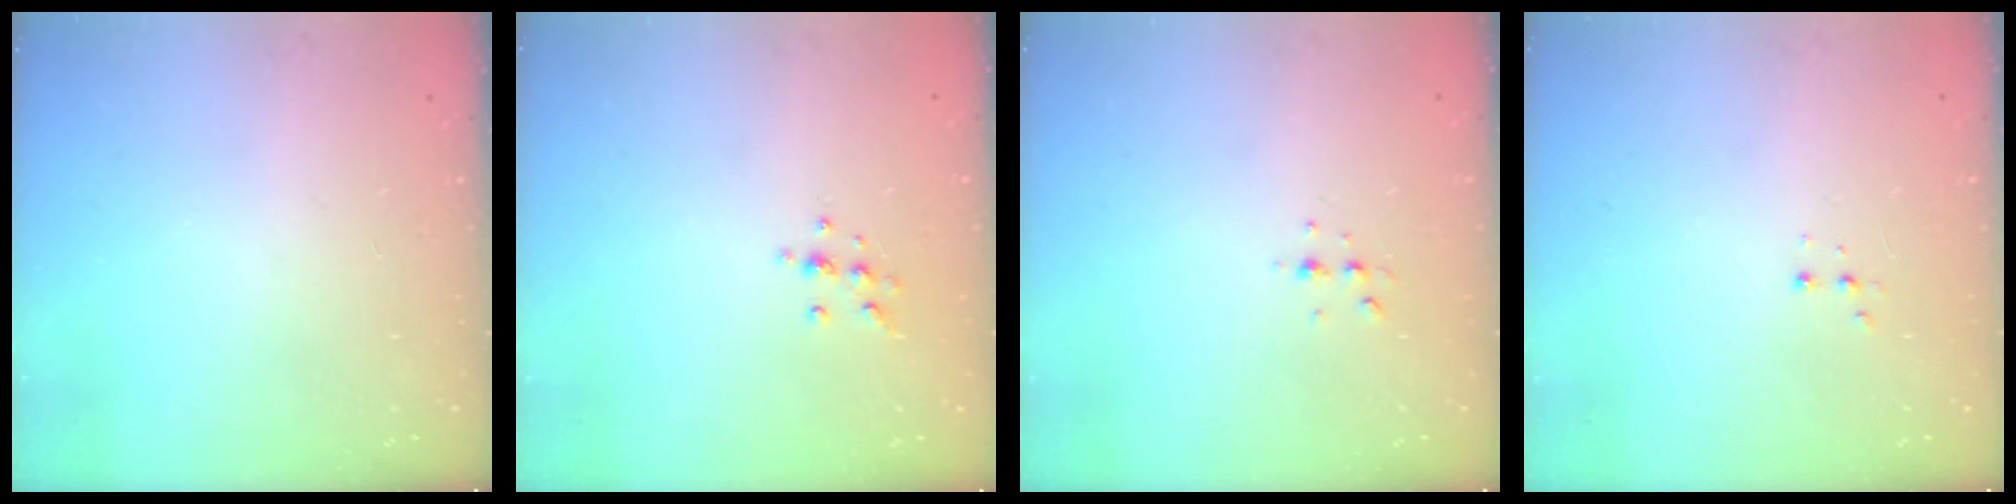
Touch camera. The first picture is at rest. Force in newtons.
{"total": 7.0, "press": 6.9, "slide": 0.7}
{"total": 3.6, "press": 3.5, "slide": 0.7}
{"total": 3.0, "press": 2.9, "slide": 0.7}